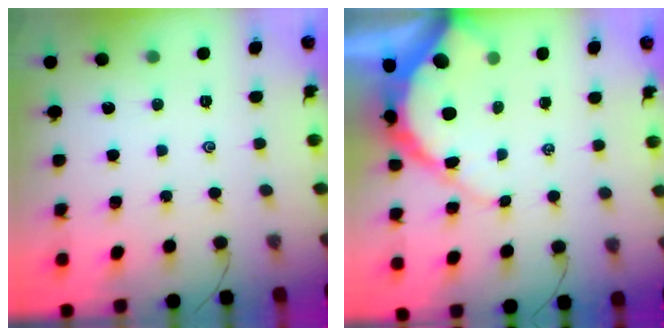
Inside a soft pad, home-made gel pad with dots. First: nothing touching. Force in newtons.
{"total": 9.9, "press": 9.9, "slide": 0.9}